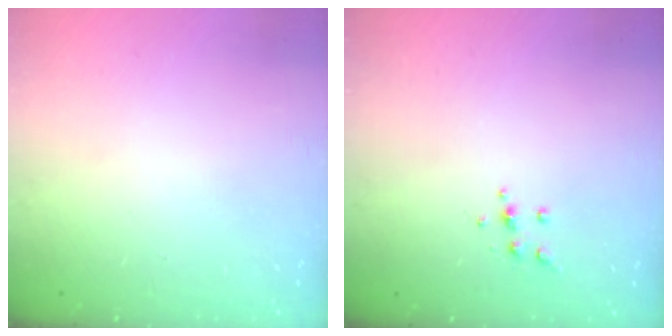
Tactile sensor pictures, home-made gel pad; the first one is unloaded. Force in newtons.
{"total": 4.0, "press": 3.8, "slide": 1.0}